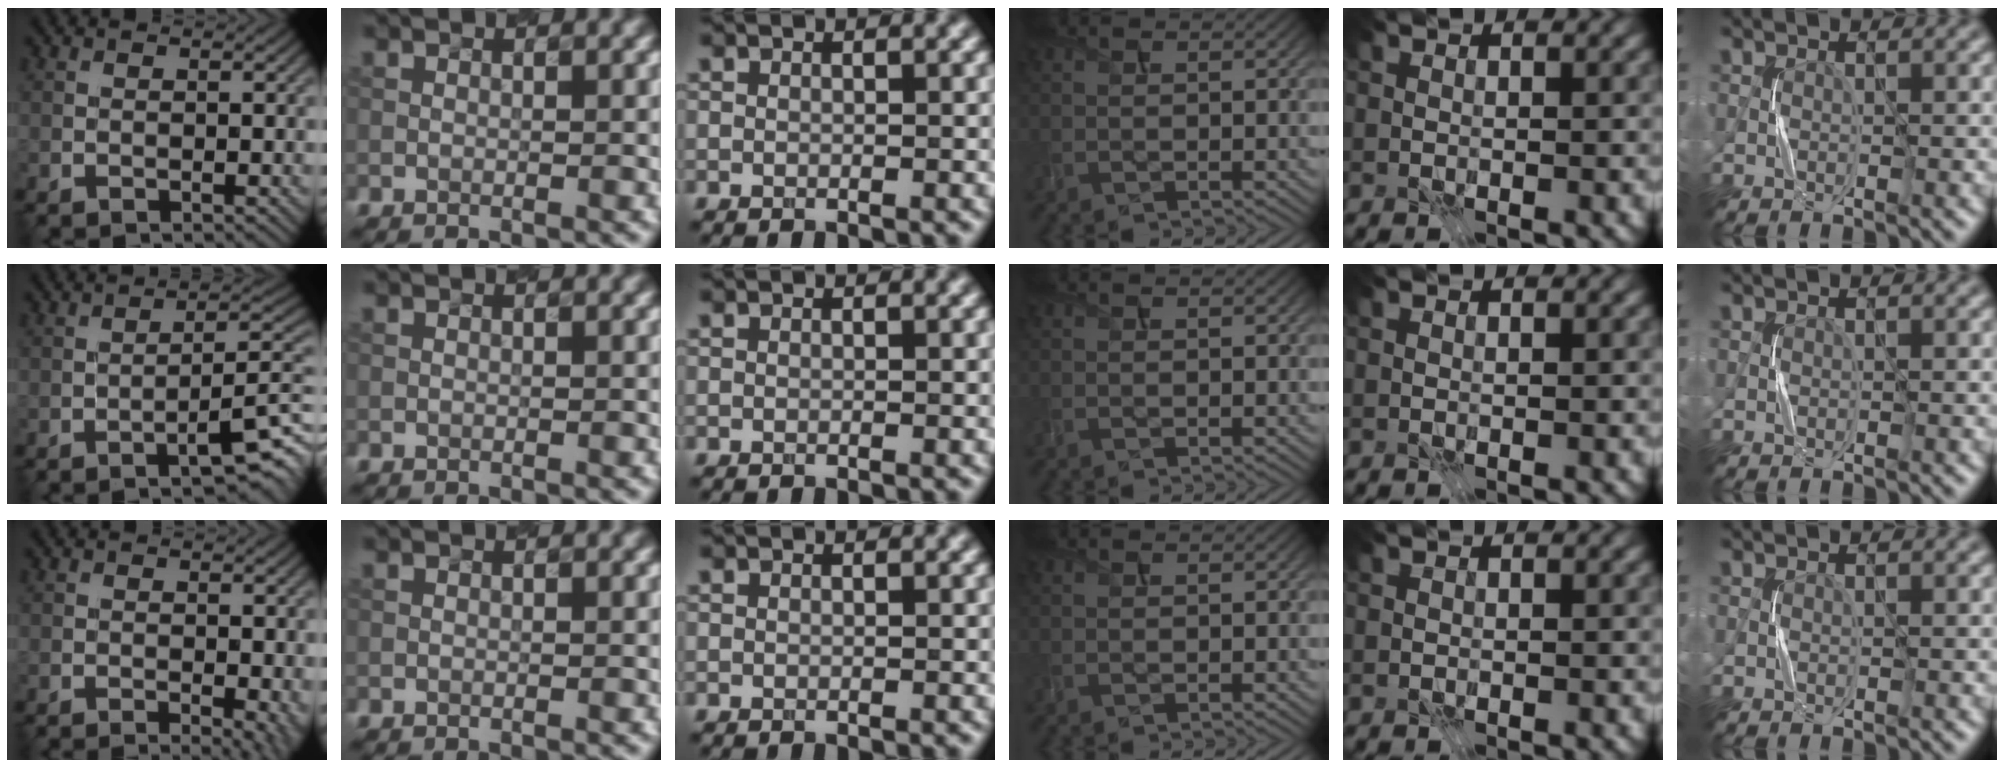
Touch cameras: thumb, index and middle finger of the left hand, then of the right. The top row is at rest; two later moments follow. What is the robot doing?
{"motion": "press", "object": "syringe"}